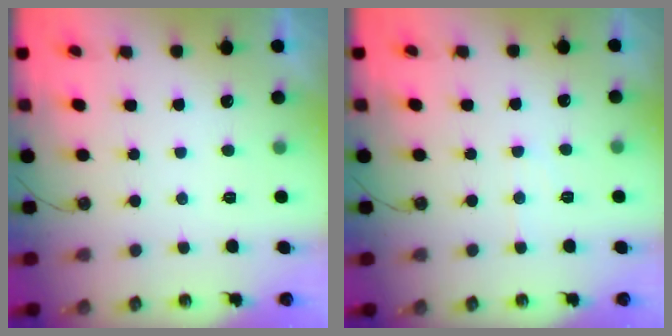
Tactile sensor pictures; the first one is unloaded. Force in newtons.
{"total": 5.5, "press": 5.5, "slide": 0.8}